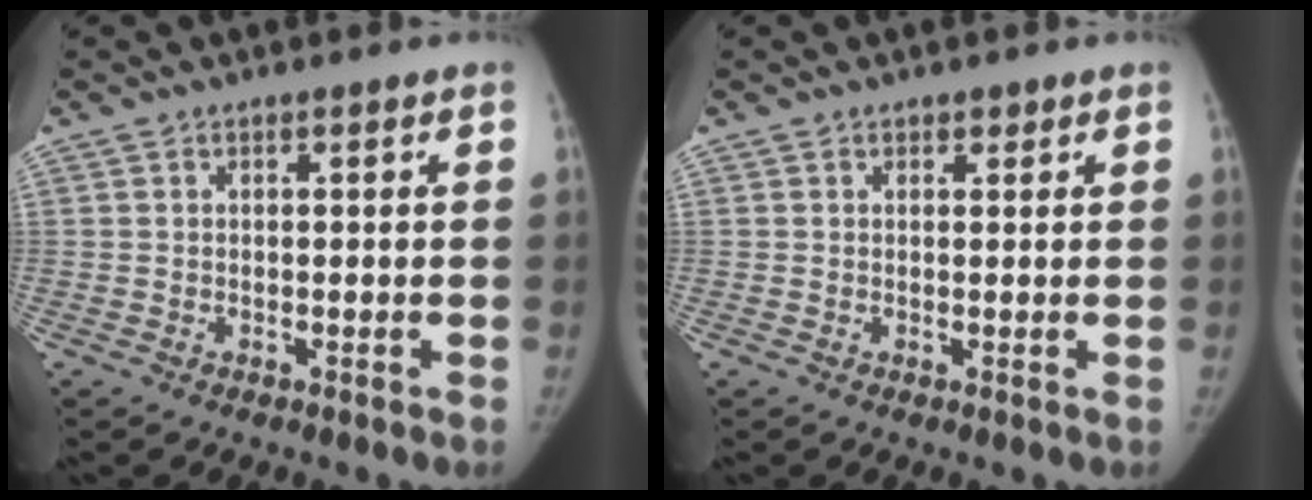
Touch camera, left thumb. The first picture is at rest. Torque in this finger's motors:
{"motor_torque": [-0.43, 0.01, -0.03, 0.38, -0.07]}